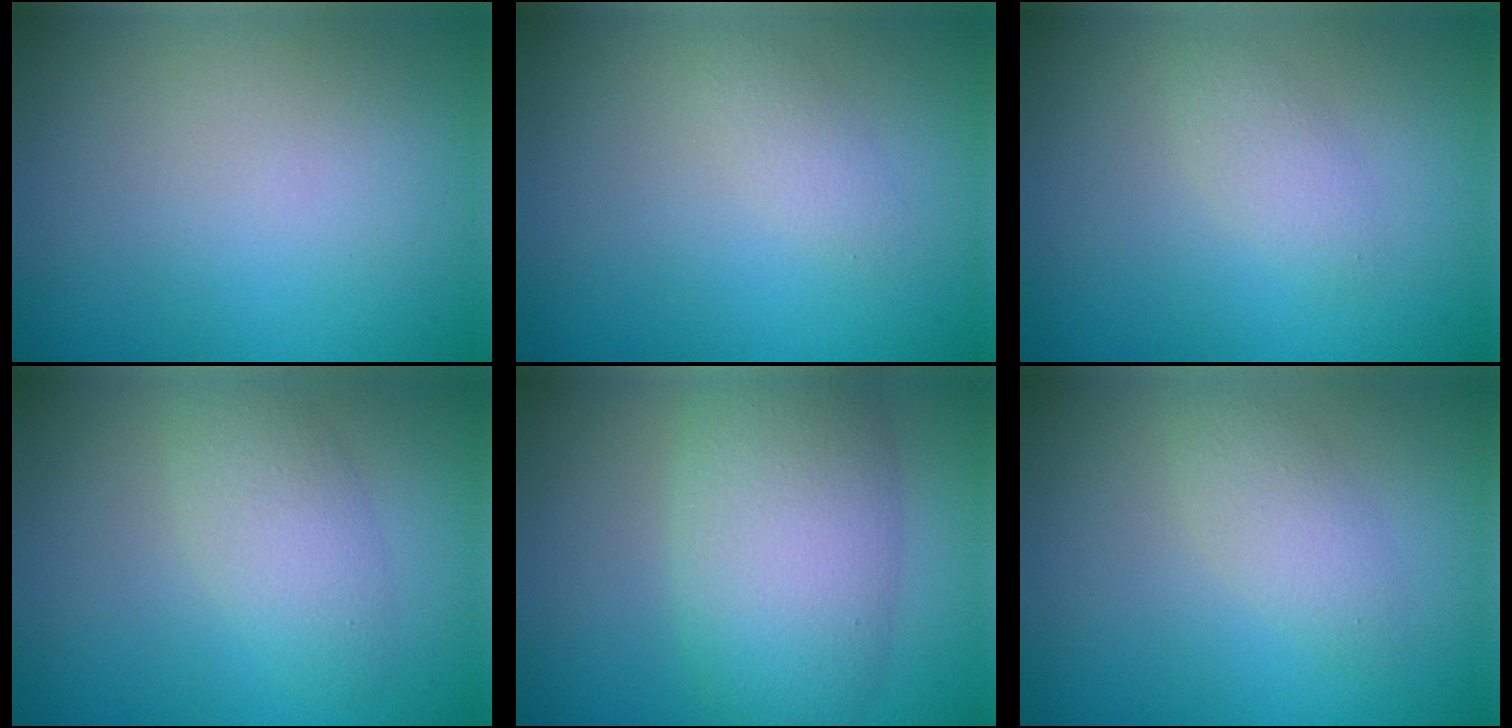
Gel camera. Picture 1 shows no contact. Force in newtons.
{"total": 1.0, "press": 1.0, "slide": 0.0}
{"total": 1.5, "press": 1.5, "slide": 0.0}
{"total": 2.9, "press": 2.9, "slide": 0.2}
{"total": 6.9, "press": 6.9, "slide": 0.2}
{"total": 1.9, "press": 1.9, "slide": 0.1}